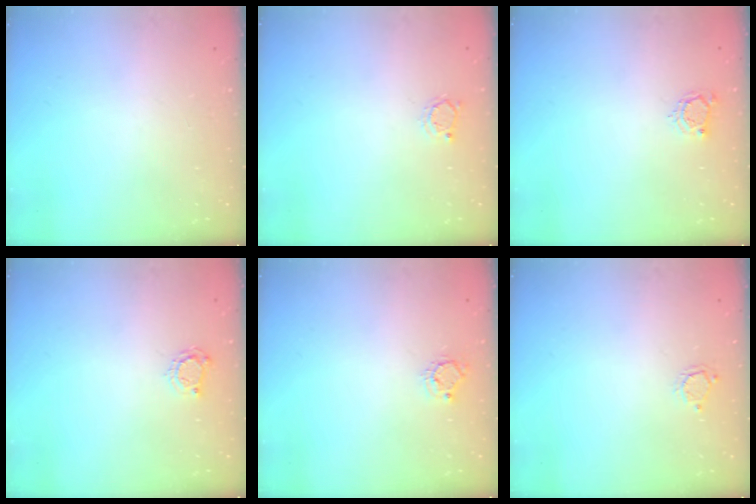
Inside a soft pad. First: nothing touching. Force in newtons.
{"total": 2.4, "press": 2.3, "slide": 0.3}
{"total": 4.0, "press": 4.0, "slide": 0.5}
{"total": 4.2, "press": 4.1, "slide": 0.5}
{"total": 5.6, "press": 5.6, "slide": 0.2}
{"total": 2.8, "press": 2.8, "slide": 0.3}